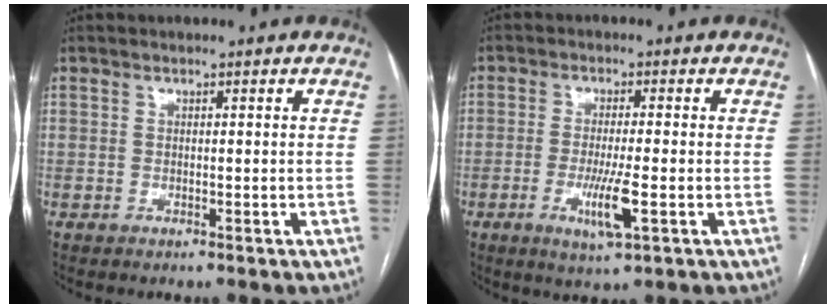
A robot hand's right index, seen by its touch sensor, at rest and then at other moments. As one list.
[{"total": 6.3, "force": [-2.0, 0.3, 5.9], "torque": [-0.117, -0.016, -0.033]}]